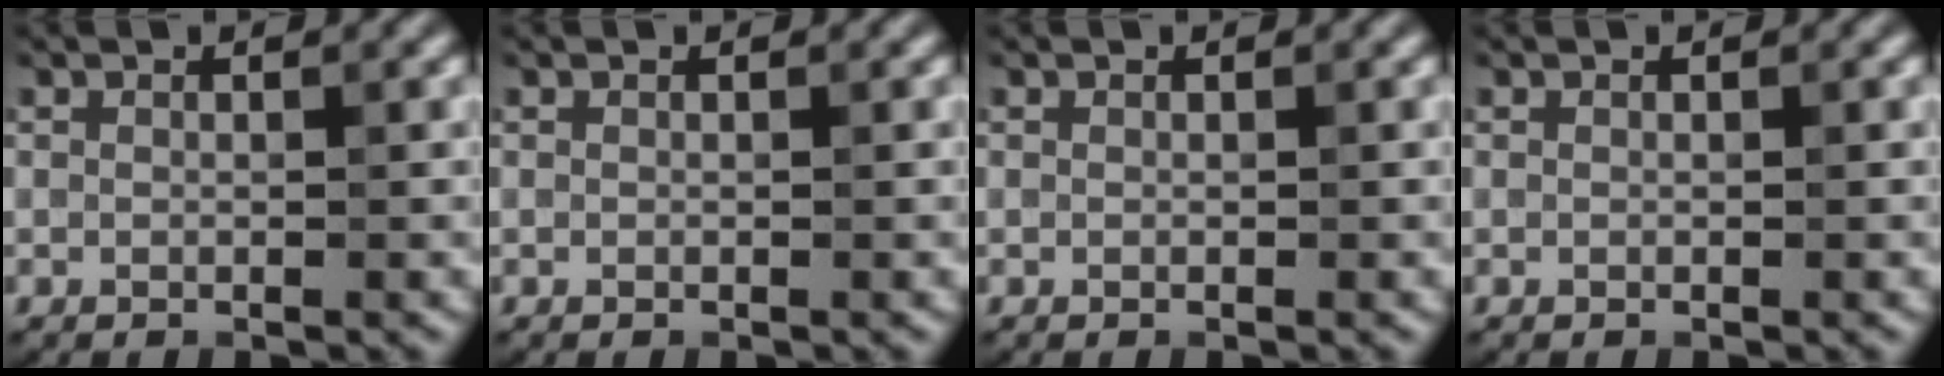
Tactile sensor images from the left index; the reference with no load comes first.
{"total": 0.0}
{"total": 0.0}
{"total": 0.0}